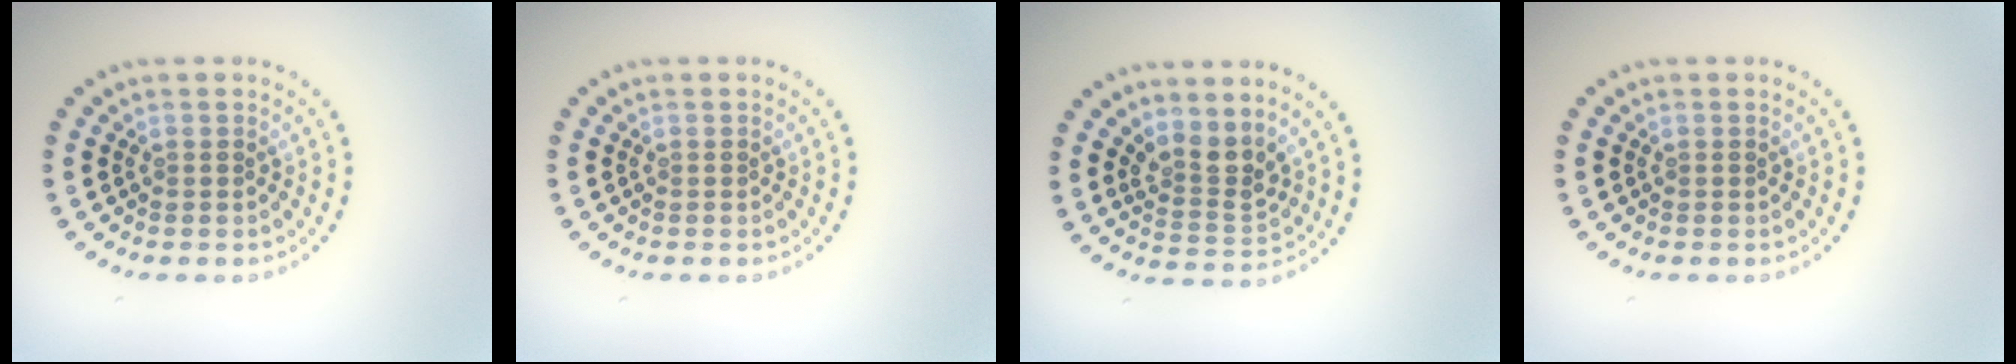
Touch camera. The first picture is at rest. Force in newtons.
{"total": 0.0}
{"total": 2.8, "press": 2.1, "slide": 1.9}
{"total": 0.0}